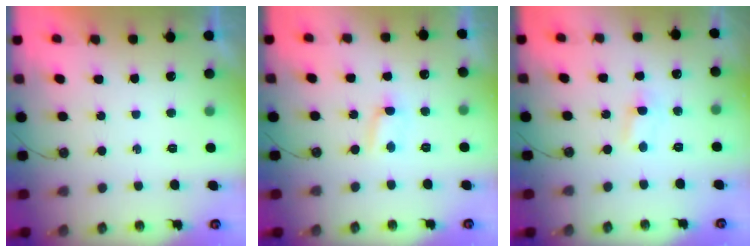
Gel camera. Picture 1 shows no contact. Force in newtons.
{"total": 2.4, "press": 2.4, "slide": 0.3}
{"total": 1.4, "press": 1.4, "slide": 0.3}